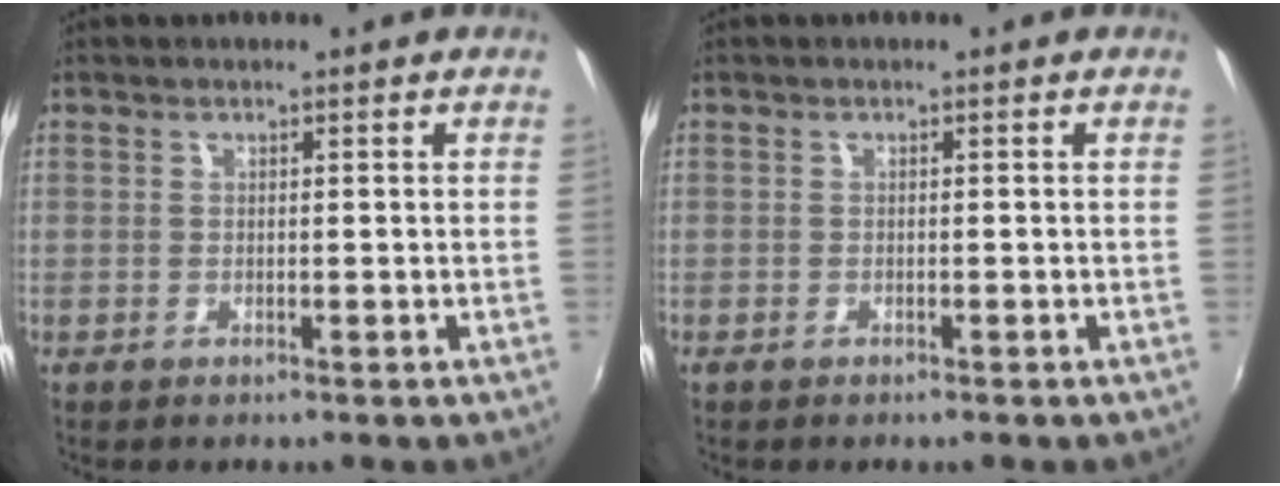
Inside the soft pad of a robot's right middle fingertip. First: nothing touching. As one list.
[{"total": 0.9, "force": [-0.7, 0.4, 0.4], "torque": [-0.009, -0.003, -0.014]}]